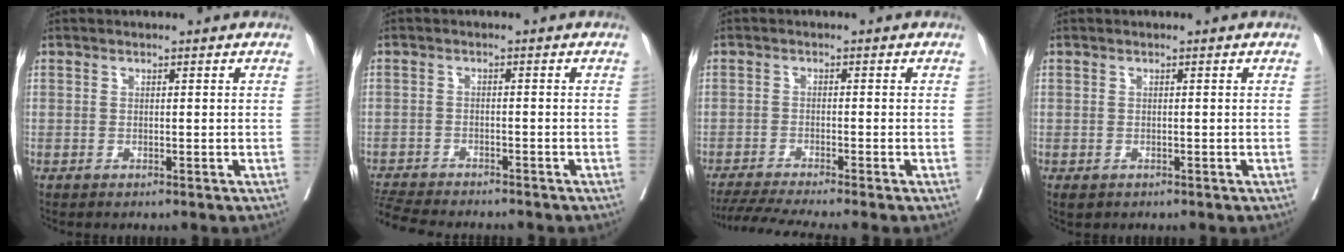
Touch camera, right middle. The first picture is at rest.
{"total": 9.4, "force": [-8.7, 1.1, 3.4], "torque": [-0.055, -0.010, -0.137]}
{"total": 7.4, "force": [-6.4, -1.3, 3.4], "torque": [-0.051, -0.020, -0.105]}
{"total": 1.3, "force": [-0.8, 0.9, 0.5], "torque": [-0.011, -0.002, -0.005]}